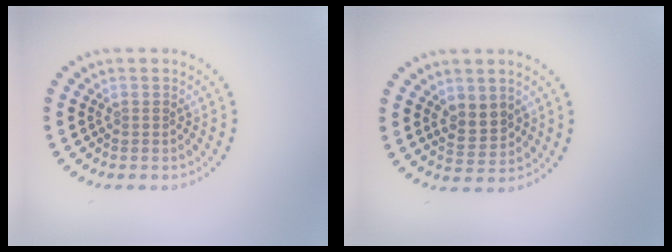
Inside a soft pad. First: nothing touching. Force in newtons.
{"total": 2.6, "press": 2.5, "slide": 0.8}